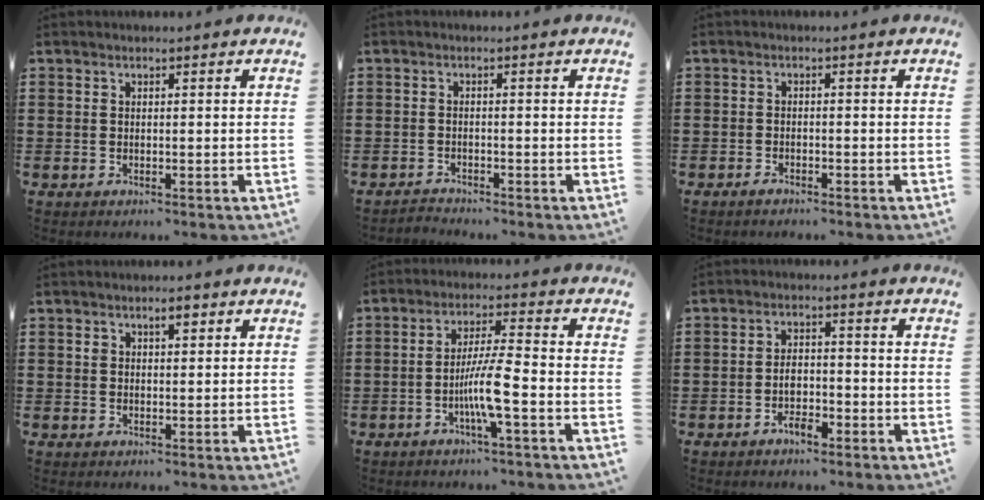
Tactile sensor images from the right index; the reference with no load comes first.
{"total": 1.3, "force": [-1.3, -0.1, -0.2], "torque": [0.000, 0.002, -0.029]}
{"total": 1.1, "force": [-1.0, 0.4, 0.3], "torque": [-0.009, 0.000, -0.021]}
{"total": 2.3, "force": [1.2, 1.1, 1.6], "torque": [-0.027, 0.003, 0.018]}
{"total": 7.1, "force": [-2.7, 0.1, 6.6], "torque": [-0.124, -0.009, -0.053]}
{"total": 3.7, "force": [-2.1, 1.8, 2.5], "torque": [-0.053, 0.002, -0.043]}